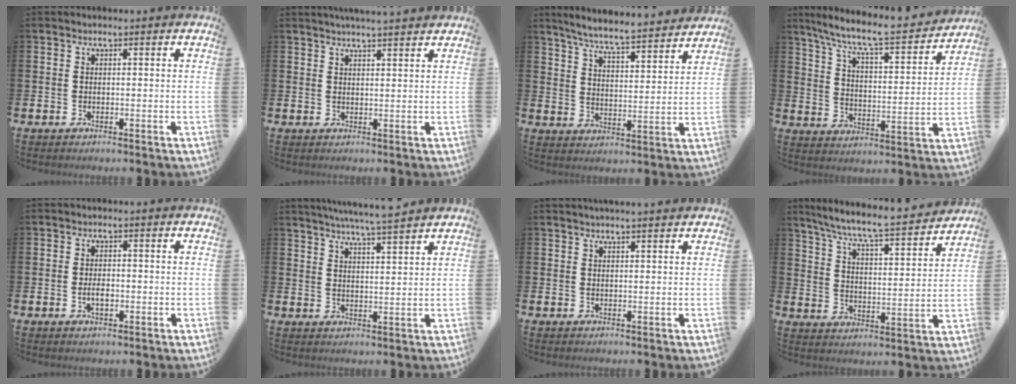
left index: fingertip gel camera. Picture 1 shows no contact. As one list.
[{"total": 2.9, "force": [2.8, -0.3, 0.6], "torque": [-0.010, -0.013, 0.050]}, {"total": 6.9, "force": [6.6, 0.0, 1.9], "torque": [-0.058, -0.048, 0.112]}, {"total": 8.9, "force": [7.9, 1.2, 3.8], "torque": [-0.102, -0.055, 0.131]}, {"total": 2.1, "force": [-0.4, 1.1, 1.7], "torque": [-0.023, -0.002, -0.009]}, {"total": 5.8, "force": [5.6, -0.7, 1.6], "torque": [-0.044, -0.028, 0.098]}, {"total": 1.6, "force": [1.5, -0.1, 0.5], "torque": [-0.004, -0.005, 0.026]}, {"total": 7.5, "force": [7.0, 0.2, 2.8], "torque": [-0.079, -0.058, 0.114]}]